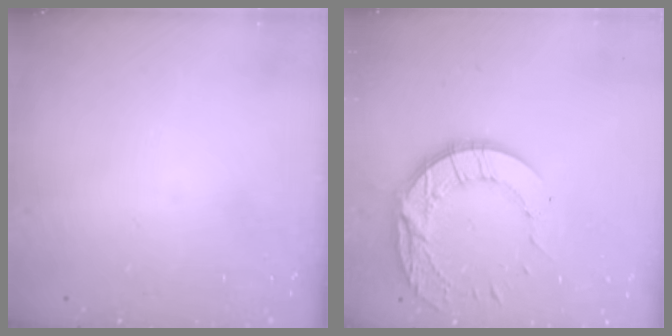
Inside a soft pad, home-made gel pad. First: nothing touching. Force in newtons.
{"total": 13.6, "press": 13.5, "slide": 1.1}